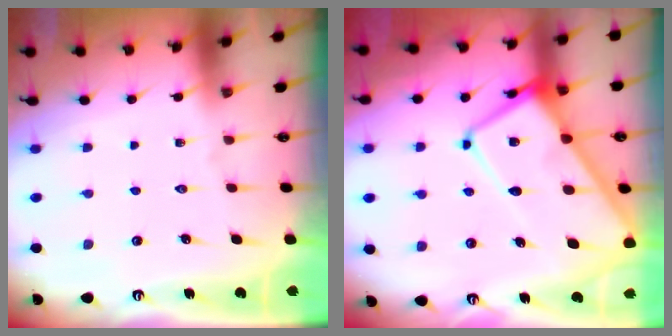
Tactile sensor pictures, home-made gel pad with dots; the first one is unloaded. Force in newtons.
{"total": 16.9, "press": 16.8, "slide": 1.8}